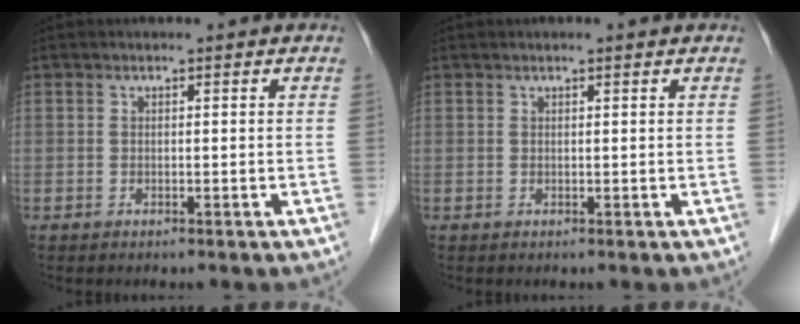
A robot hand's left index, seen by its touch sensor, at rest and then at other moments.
{"total": 0.8, "force": [0.6, 0.1, 0.5], "torque": [-0.010, 0.010, 0.012]}